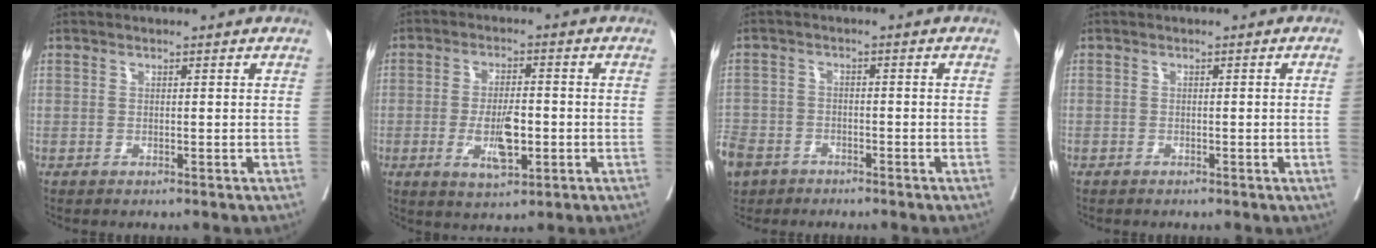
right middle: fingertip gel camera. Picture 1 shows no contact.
{"total": 6.8, "force": [-1.7, 2.2, 6.2], "torque": [-0.115, -0.007, -0.023]}
{"total": 9.7, "force": [-6.2, 6.8, 3.0], "torque": [-0.120, -0.009, -0.115]}
{"total": 1.1, "force": [-0.2, -0.4, 1.0], "torque": [-0.010, 0.000, -0.005]}